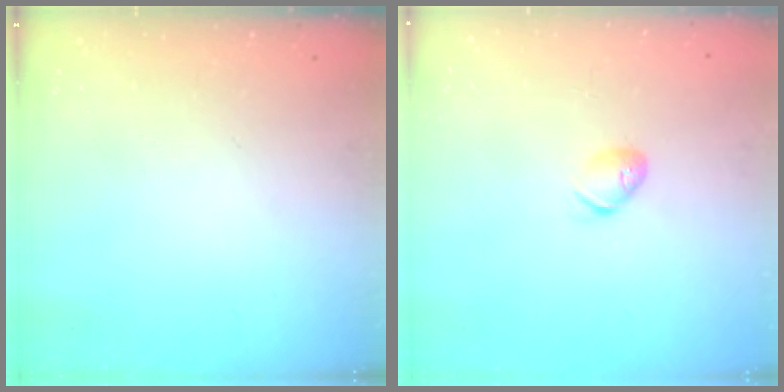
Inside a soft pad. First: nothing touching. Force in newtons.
{"total": 6.3, "press": 6.2, "slide": 1.2}